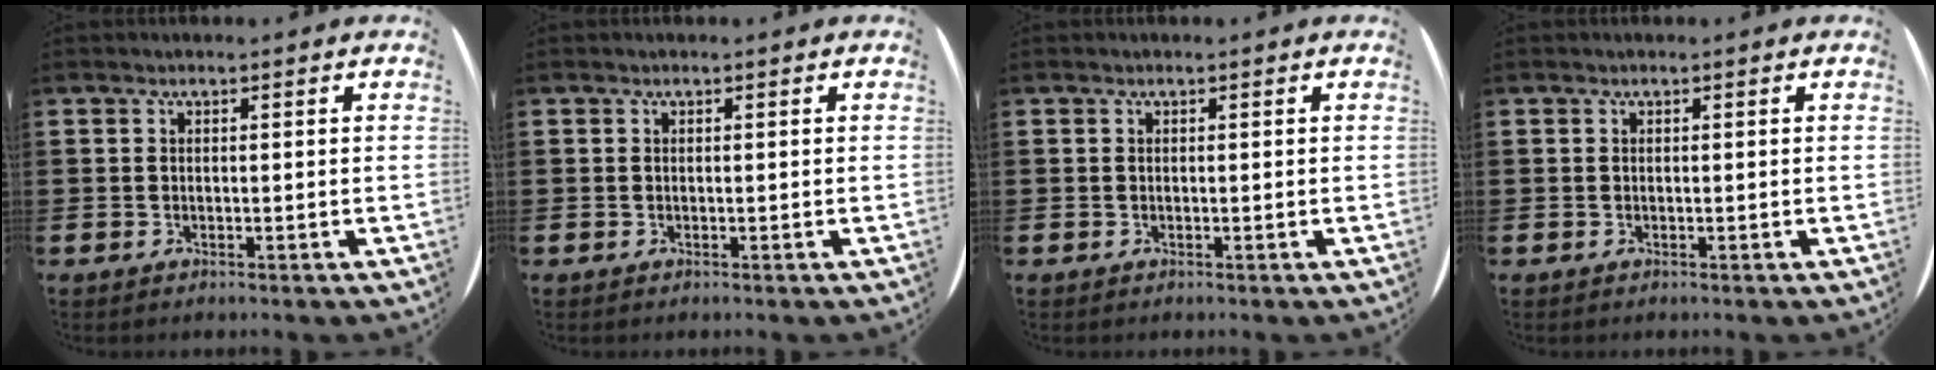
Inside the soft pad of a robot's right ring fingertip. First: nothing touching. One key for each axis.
{"total": 0.0}
{"total": 0.0}
{"total": 0.0}